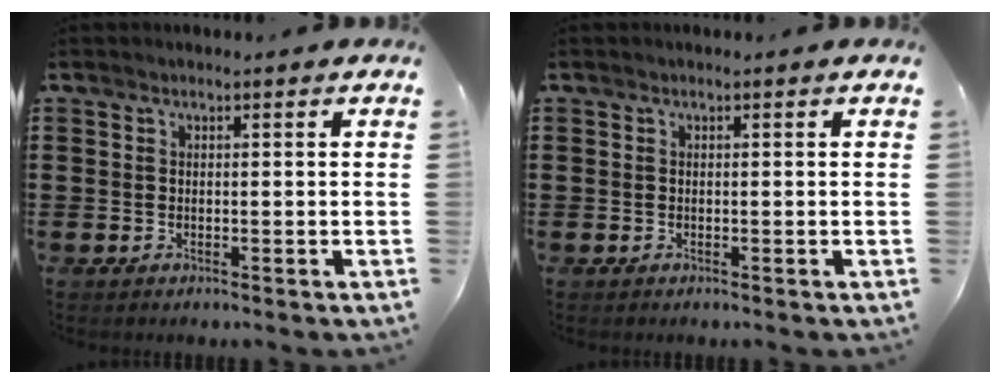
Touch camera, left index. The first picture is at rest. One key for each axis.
{"total": 0.0}